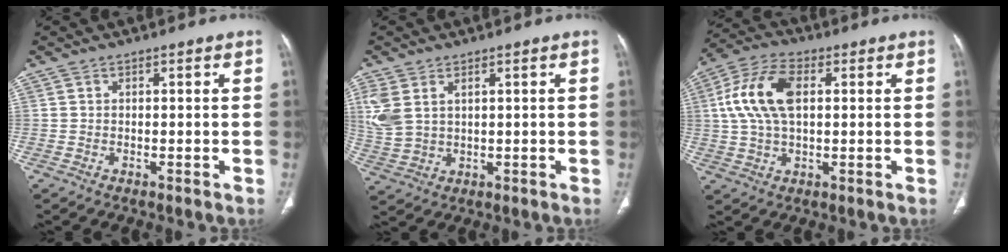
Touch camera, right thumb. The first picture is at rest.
{"total": 8.1, "force": [2.8, 5.2, 5.5], "torque": [-0.141, -0.002, 0.069]}
{"total": 12.3, "force": [2.2, 6.8, 10.0], "torque": [-0.208, 0.019, 0.040]}